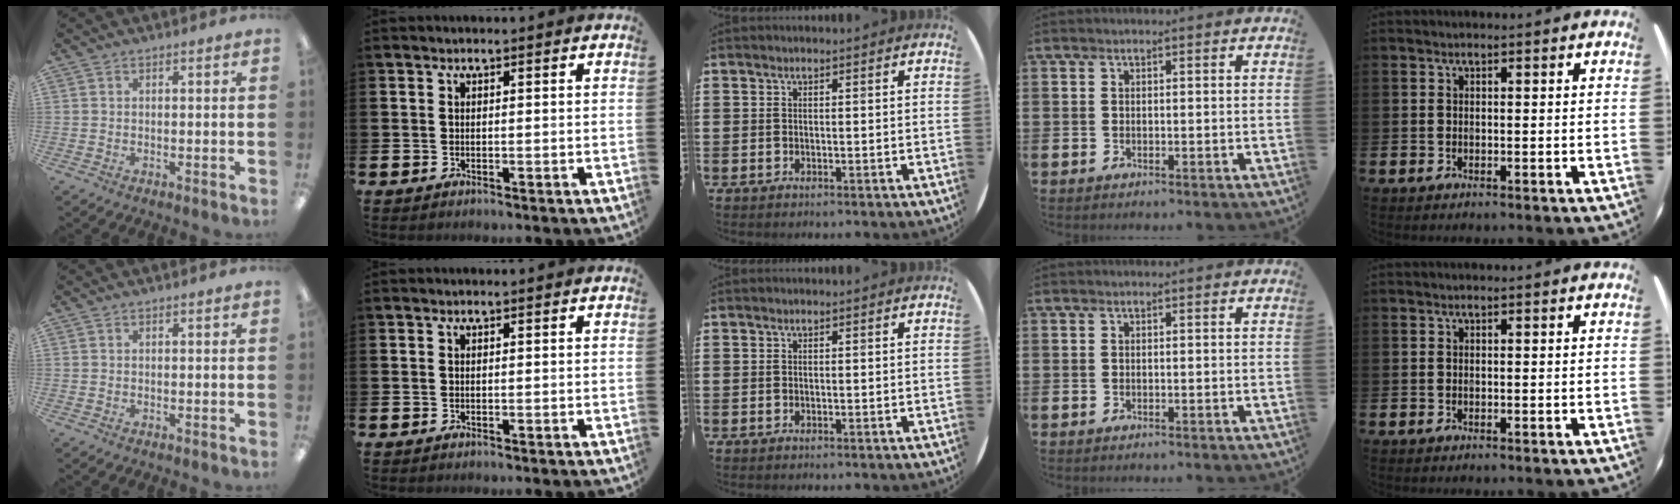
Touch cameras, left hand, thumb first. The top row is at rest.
{}